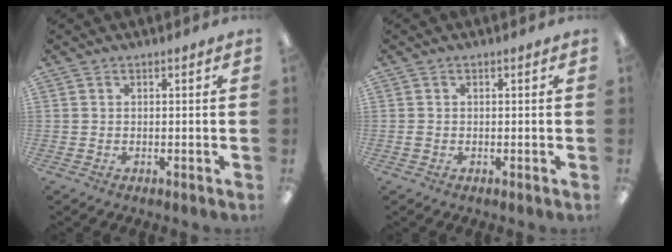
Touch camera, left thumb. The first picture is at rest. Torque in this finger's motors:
{"motor_torque": [-0.14, 0.05, 0.07, -0.06, 0.04]}